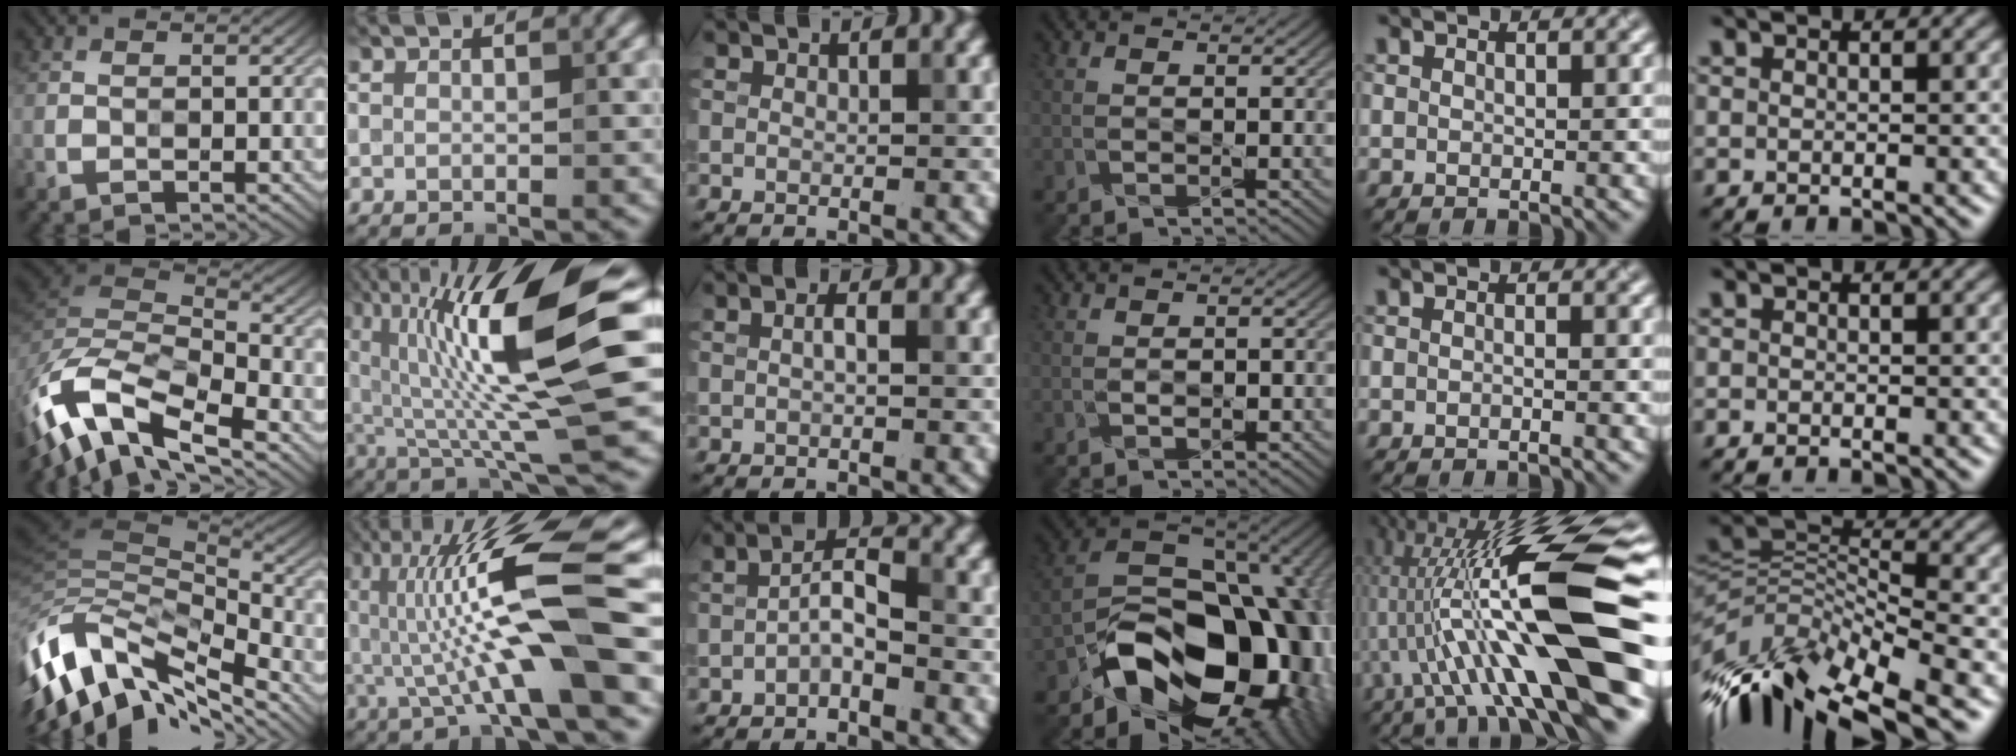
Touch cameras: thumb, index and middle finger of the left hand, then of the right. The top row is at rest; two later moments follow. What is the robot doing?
{"motion": "twist", "object": "bottle cap"}